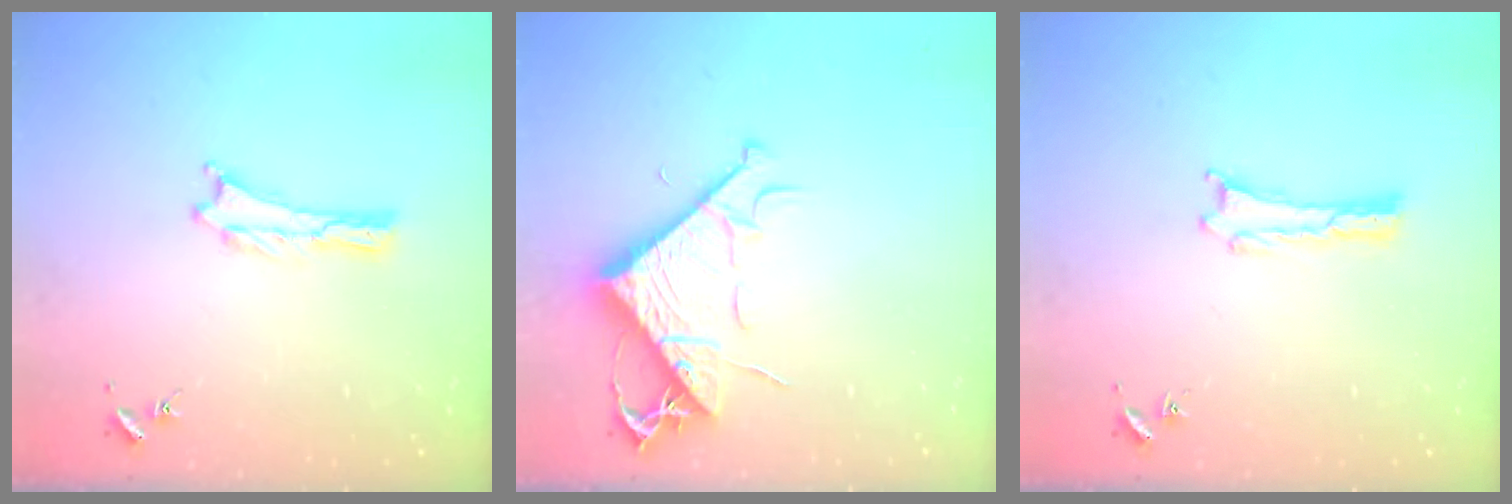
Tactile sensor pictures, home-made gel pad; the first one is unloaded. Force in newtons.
{"total": 8.2, "press": 8.1, "slide": 1.1}
{"total": 0.0}